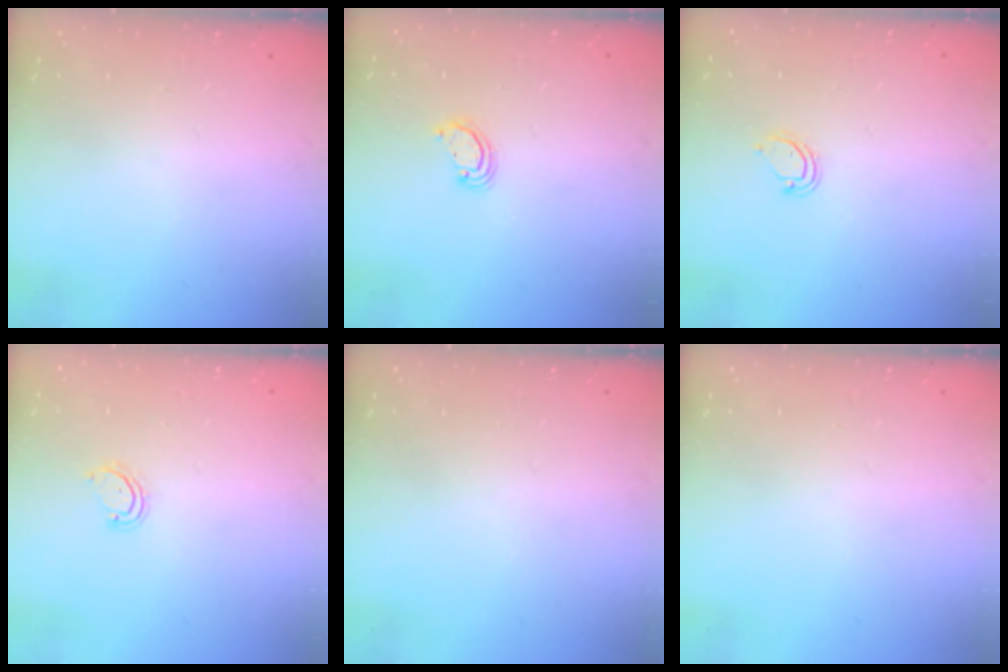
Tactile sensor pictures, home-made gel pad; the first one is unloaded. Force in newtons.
{"total": 2.8, "press": 2.8, "slide": 0.2}
{"total": 3.6, "press": 3.6, "slide": 0.5}
{"total": 2.9, "press": 2.9, "slide": 0.3}
{"total": 0.0}
{"total": 0.0}